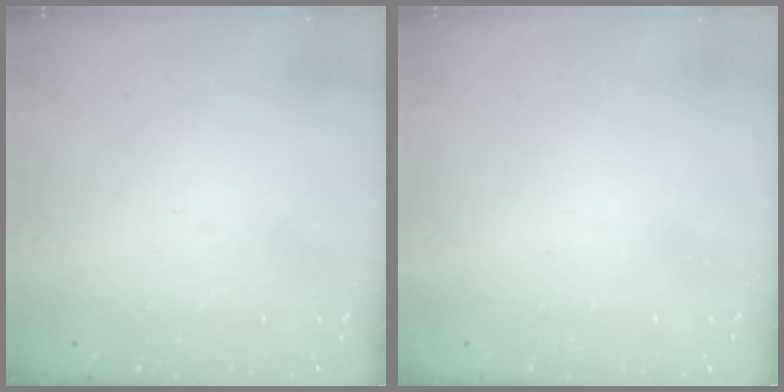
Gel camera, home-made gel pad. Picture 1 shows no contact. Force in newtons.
{"total": 1.8, "press": 1.7, "slide": 0.1}